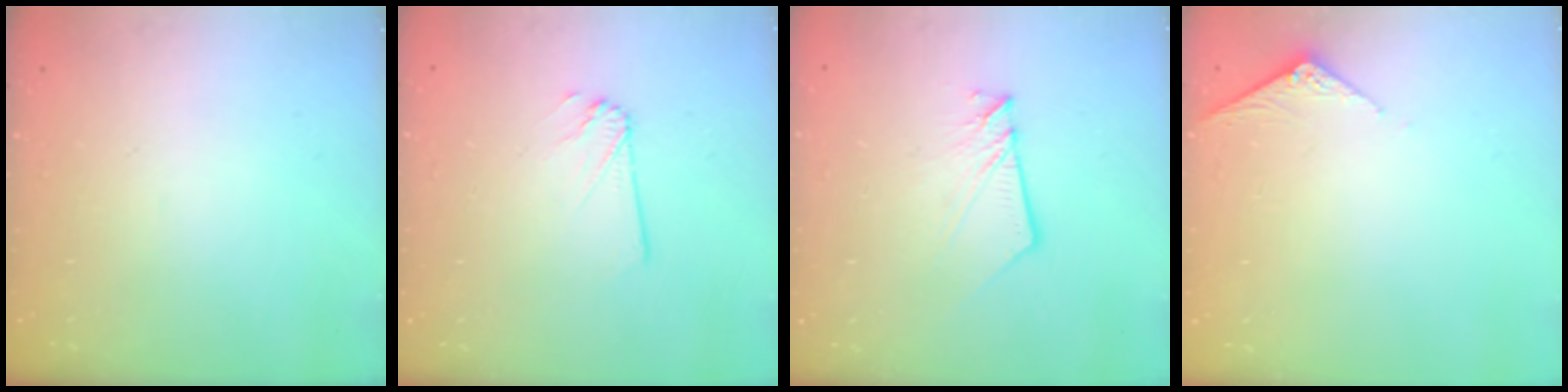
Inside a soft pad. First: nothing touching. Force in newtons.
{"total": 1.8, "press": 1.8, "slide": 0.0}
{"total": 6.2, "press": 6.2, "slide": 0.7}
{"total": 3.9, "press": 3.9, "slide": 0.3}